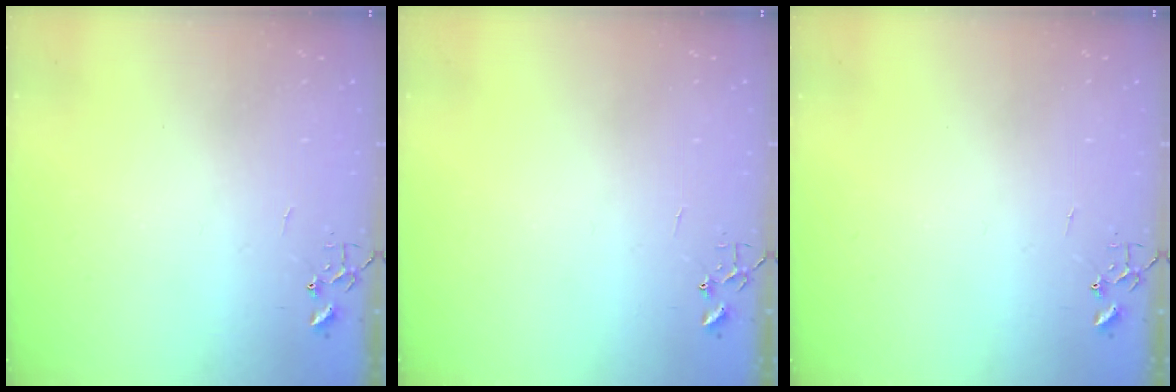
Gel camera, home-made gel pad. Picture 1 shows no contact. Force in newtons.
{"total": 0.0}
{"total": 0.0}